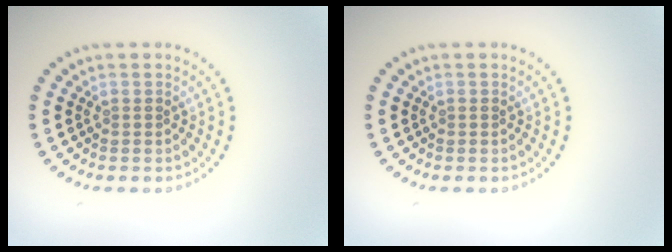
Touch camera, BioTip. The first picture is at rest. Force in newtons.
{"total": 0.0}